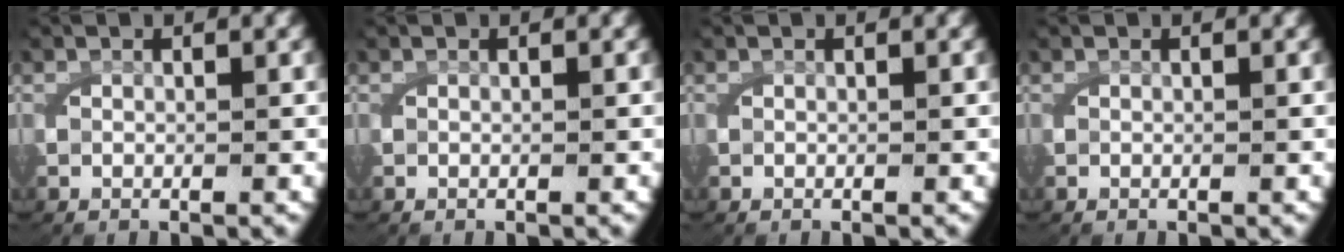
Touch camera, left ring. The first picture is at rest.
{"total": 0.0}
{"total": 0.0}
{"total": 0.0}